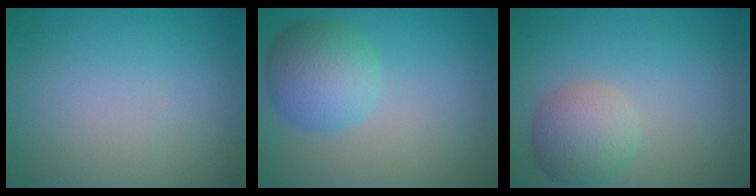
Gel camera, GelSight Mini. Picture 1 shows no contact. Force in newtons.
{"total": 5.0, "press": 5.0, "slide": 0.3}
{"total": 4.1, "press": 4.1, "slide": 0.2}